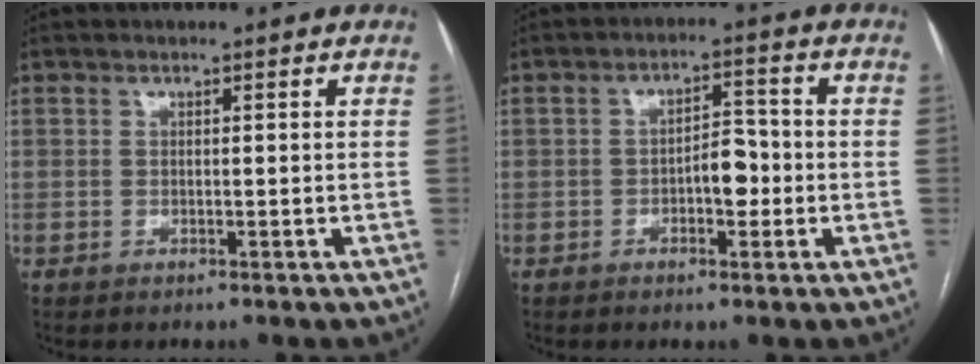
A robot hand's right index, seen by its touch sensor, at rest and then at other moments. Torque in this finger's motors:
{"motor_torque": [0.78, 0.00, 0.19, 0.06]}